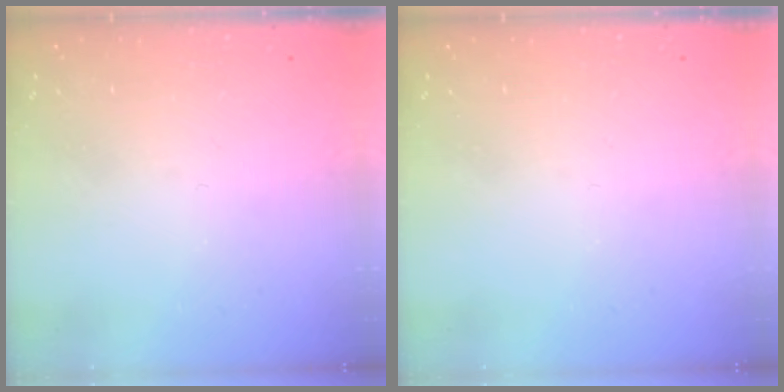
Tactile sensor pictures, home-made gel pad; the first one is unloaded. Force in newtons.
{"total": 0.0}